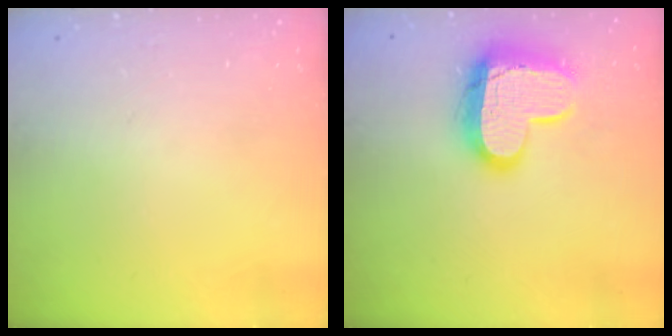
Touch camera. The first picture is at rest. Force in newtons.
{"total": 14.9, "press": 14.9, "slide": 1.4}